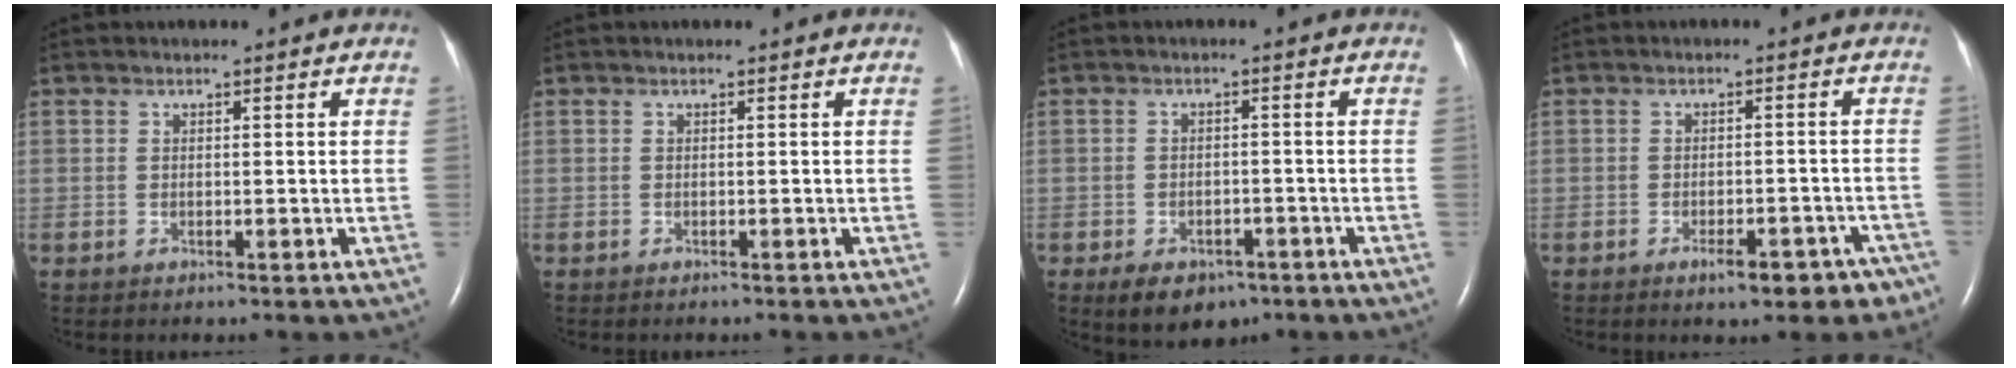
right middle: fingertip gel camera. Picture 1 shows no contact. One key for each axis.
{"total": 0.6, "fx": -0.5, "fy": 0.1, "fz": 0.2, "tx": -0.009, "ty": -0.002, "tz": -0.008}
{"total": 7.1, "fx": -4.6, "fy": 4.4, "fz": 3.3, "tx": -0.053, "ty": 0.003, "tz": -0.061}
{"total": 7.2, "fx": -5.3, "fy": 3.0, "fz": 3.9, "tx": -0.032, "ty": 0.016, "tz": -0.065}